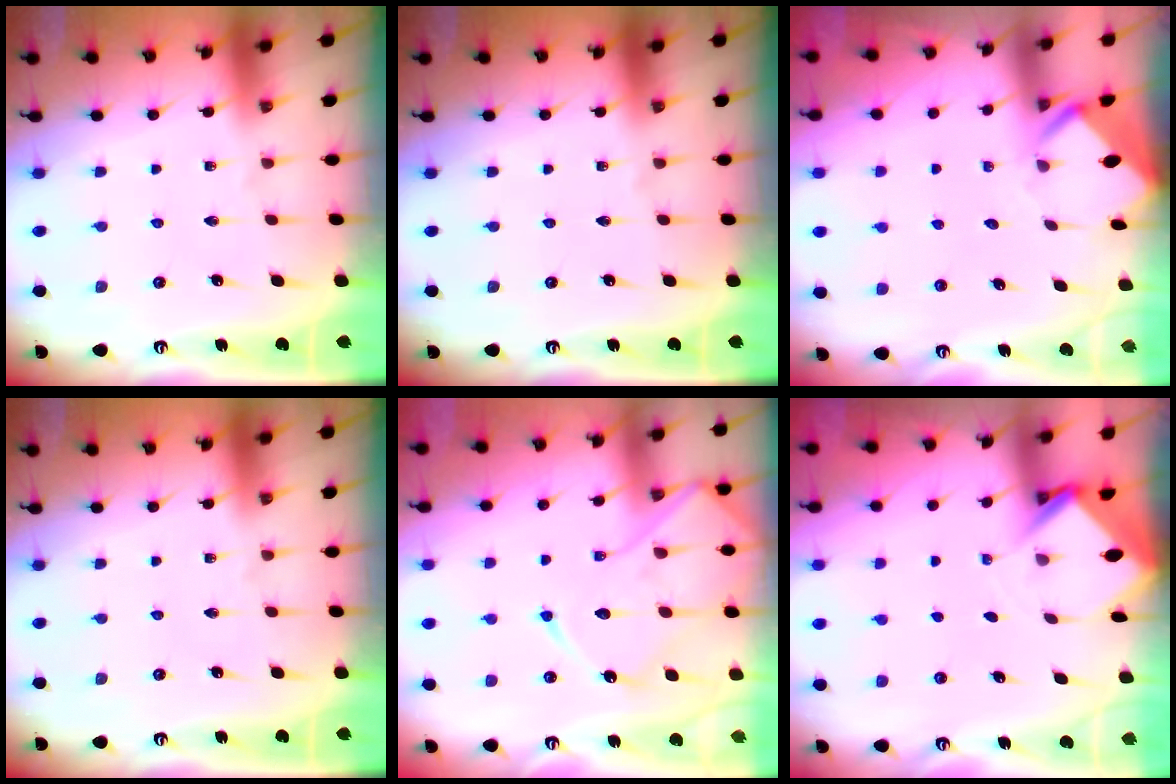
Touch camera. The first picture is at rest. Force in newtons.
{"total": 0.0}
{"total": 3.5, "press": 3.5, "slide": 0.2}
{"total": 0.0}
{"total": 15.1, "press": 15.0, "slide": 1.5}
{"total": 3.0, "press": 3.0, "slide": 0.2}